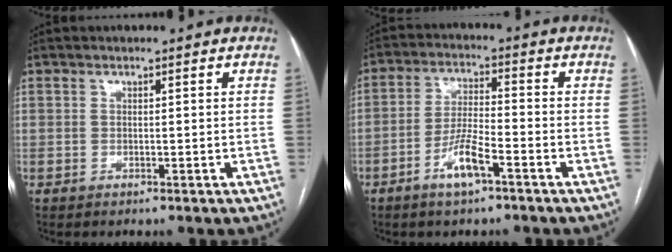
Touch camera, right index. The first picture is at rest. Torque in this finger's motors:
{"motor_torque": [0.68, -0.30, 0.19, 0.07]}